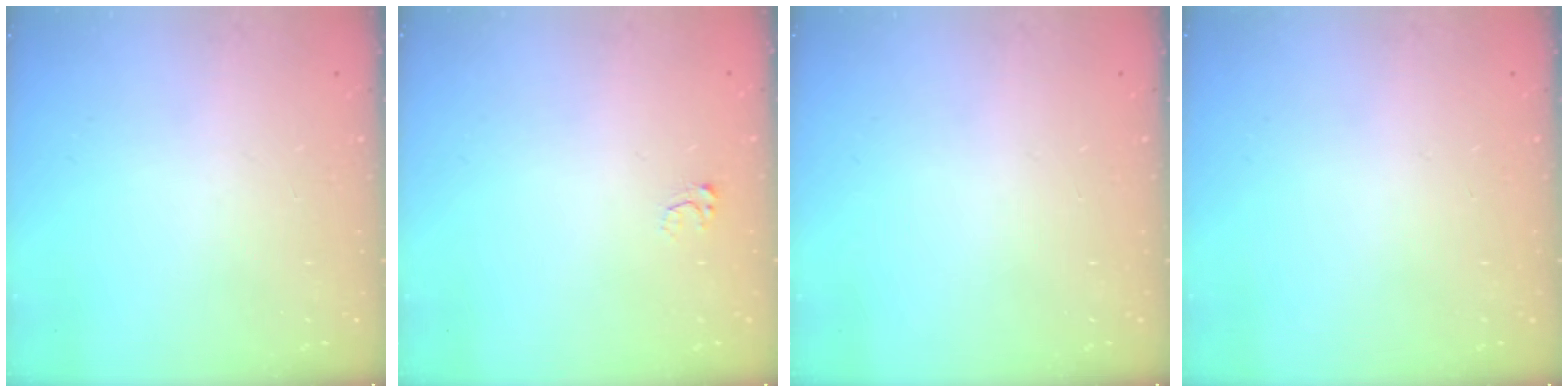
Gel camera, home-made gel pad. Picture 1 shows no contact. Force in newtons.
{"total": 3.1, "press": 3.1, "slide": 0.2}
{"total": 0.0}
{"total": 0.0}